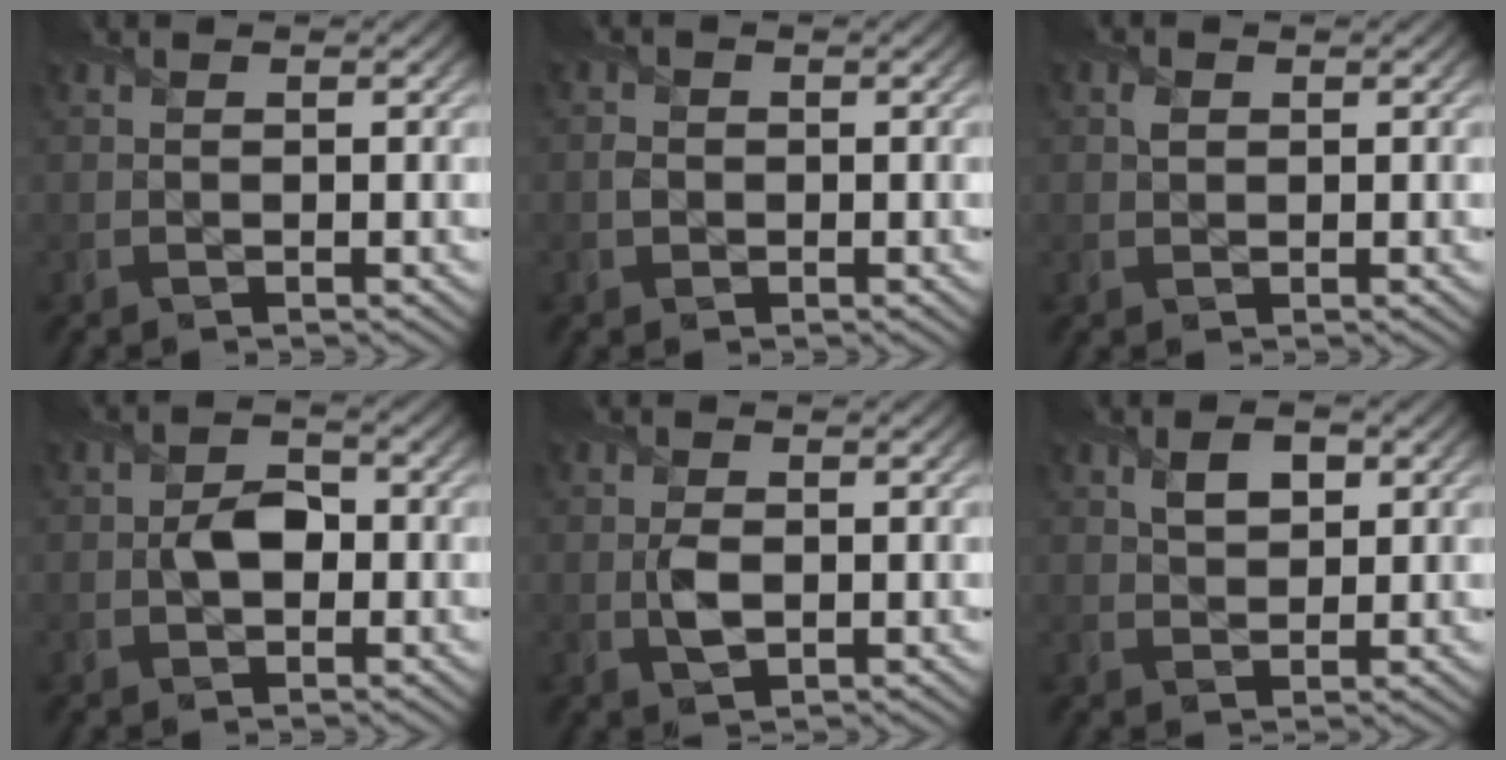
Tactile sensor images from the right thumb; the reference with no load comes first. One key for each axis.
{"total": 1.4, "fx": -0.2, "fy": 1.3, "fz": 0.4, "tx": -0.007, "ty": -0.004, "tz": -0.011}
{"total": 1.2, "fx": 0.4, "fy": 1.0, "fz": 0.6, "tx": -0.015, "ty": 0.003, "tz": 0.005}
{"total": 3.5, "fx": -0.5, "fy": 2.5, "fz": 2.3, "tx": -0.044, "ty": 0.000, "tz": -0.015}
{"total": 2.5, "fx": -0.1, "fy": 1.6, "fz": 1.9, "tx": -0.043, "ty": -0.006, "tz": -0.001}
{"total": 3.6, "fx": 1.4, "fy": 2.3, "fz": 2.4, "tx": -0.047, "ty": -0.001, "tz": 0.024}